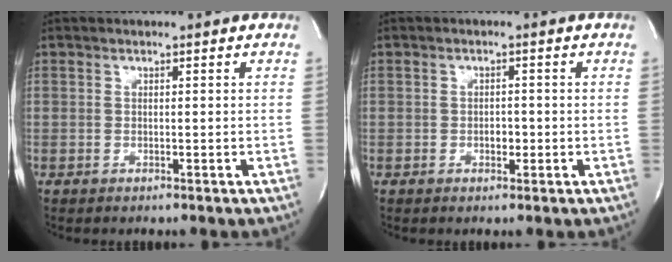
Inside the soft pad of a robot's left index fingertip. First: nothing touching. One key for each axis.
{"total": 1.7, "fx": -0.6, "fy": 1.0, "fz": 1.2, "tx": -0.019, "ty": 0.002, "tz": -0.007}